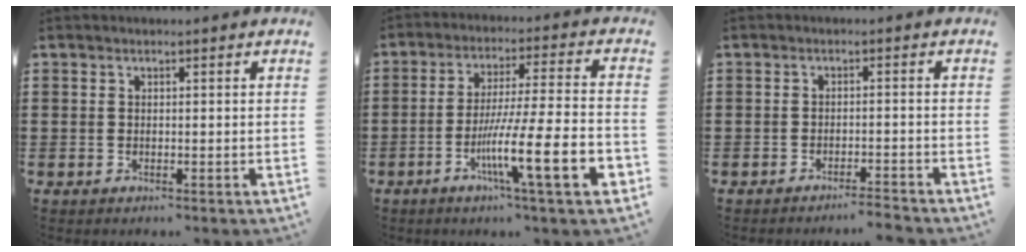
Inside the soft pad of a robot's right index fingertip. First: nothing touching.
{"total": 15.5, "force": [-5.9, 2.1, 14.2], "torque": [-0.248, -0.005, -0.098]}
{"total": 2.3, "force": [-2.2, -0.3, 0.5], "torque": [-0.010, 0.000, -0.047]}